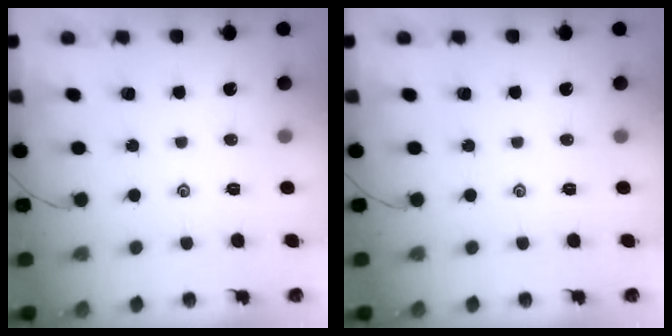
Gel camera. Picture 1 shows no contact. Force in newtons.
{"total": 0.0}